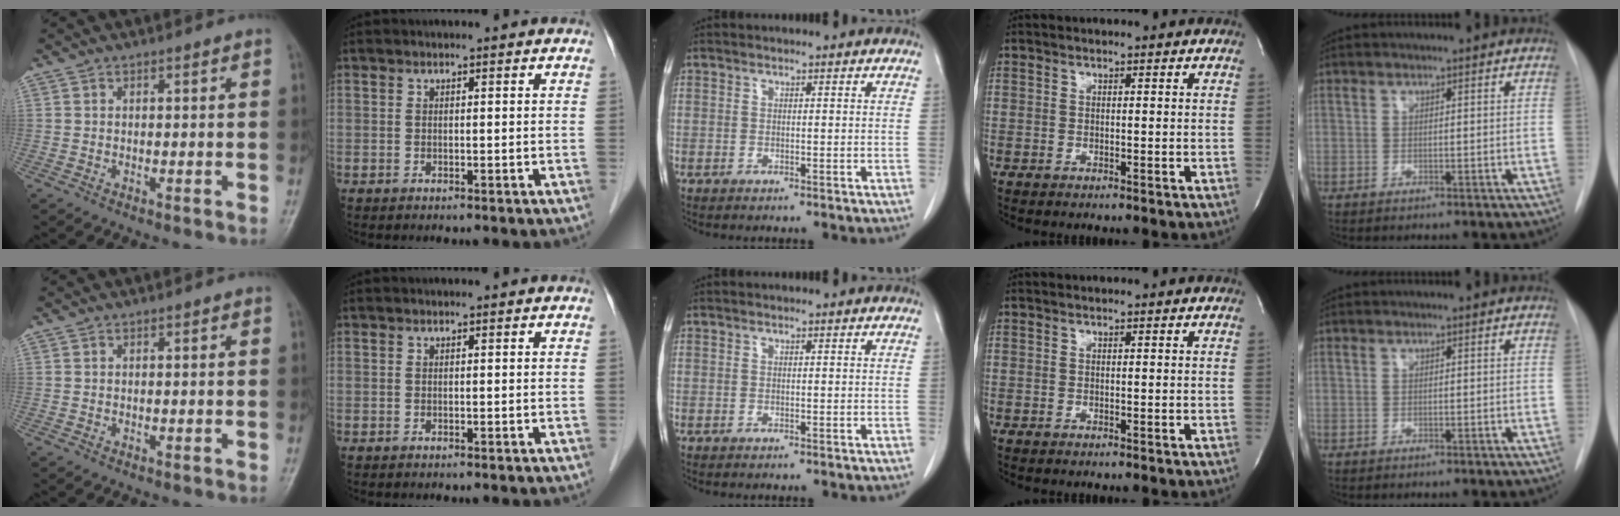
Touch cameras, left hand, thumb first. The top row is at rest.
{}